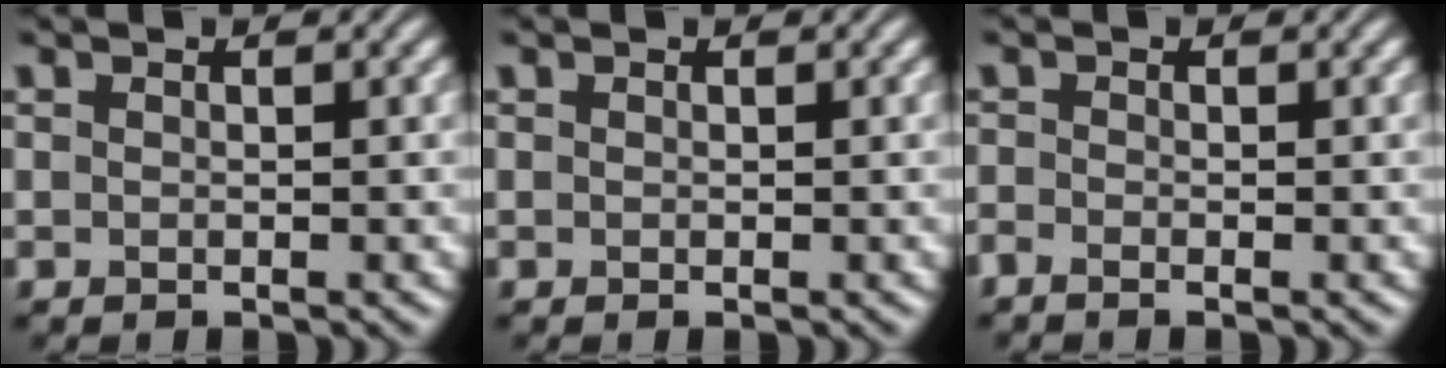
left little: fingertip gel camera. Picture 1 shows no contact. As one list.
[{"total": 0.0}, {"total": 1.0, "force": [-0.8, 0.2, 0.5], "torque": [-0.011, -0.011, -0.021]}]